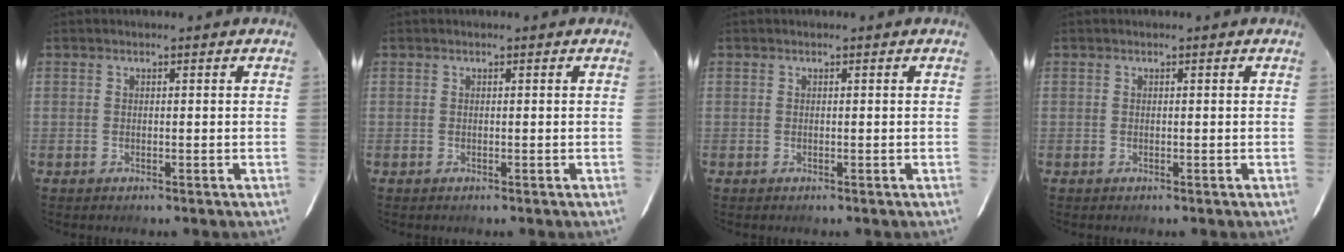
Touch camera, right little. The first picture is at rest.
{"total": 0.0}
{"total": 0.0}
{"total": 0.0}